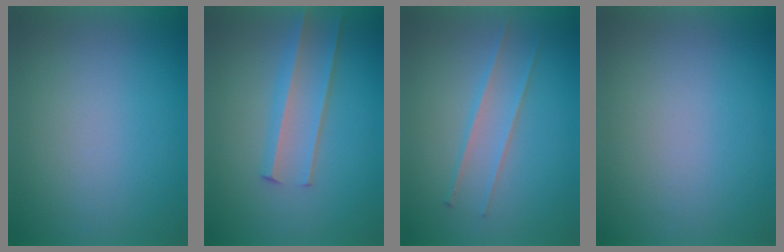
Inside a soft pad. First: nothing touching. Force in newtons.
{"total": 2.9}
{"total": 2.4}
{"total": 0.0}